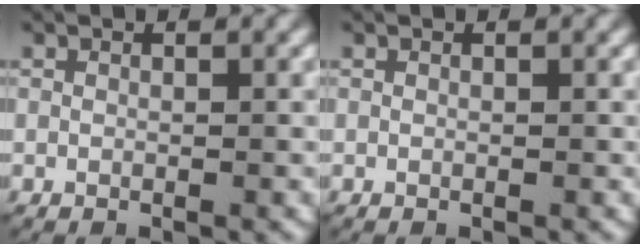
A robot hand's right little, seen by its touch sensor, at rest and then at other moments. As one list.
[{"total": 0.0}]